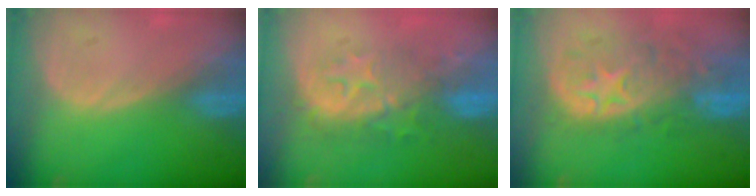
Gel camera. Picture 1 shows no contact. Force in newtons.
{"total": 8.4, "press": 8.3, "slide": 1.4}
{"total": 11.0, "press": 9.8, "slide": 5.1}